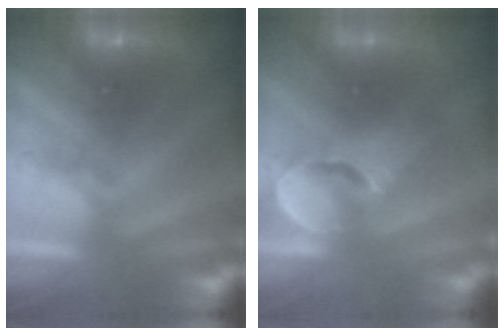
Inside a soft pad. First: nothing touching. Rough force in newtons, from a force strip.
{"total": 4.7}